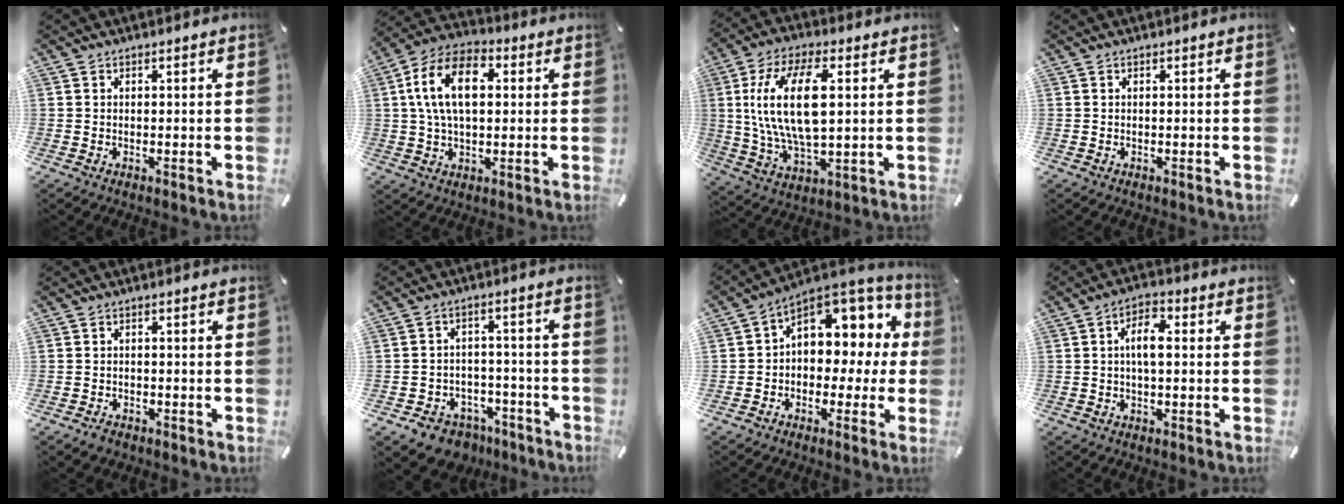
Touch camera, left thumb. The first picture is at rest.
{"total": 13.7, "force": [2.3, 8.4, 10.6], "torque": [-0.224, 0.011, 0.038]}
{"total": 16.7, "force": [2.9, 7.8, 14.5], "torque": [-0.320, -0.004, 0.046]}
{"total": 0.0}
{"total": 1.6, "force": [-1.3, 0.8, 0.4], "torque": [-0.008, 0.007, -0.028]}
{"total": 7.2, "force": [-4.6, 5.2, 1.8], "torque": [-0.026, 0.037, -0.079]}
{"total": 8.7, "force": [3.6, 6.9, 3.9], "torque": [-0.054, -0.037, 0.068]}
{"total": 5.9, "force": [0.1, 2.7, 5.3], "torque": [-0.096, 0.008, -0.003]}